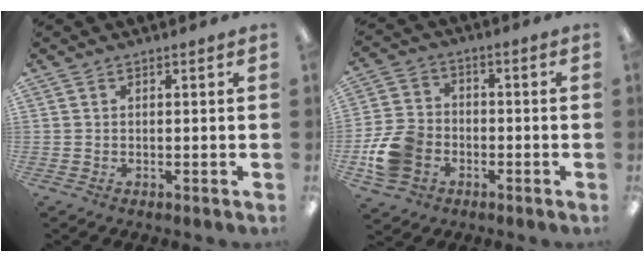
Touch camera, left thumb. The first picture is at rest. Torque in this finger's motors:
{"motor_torque": [-1.05, 1.34, 0.38, -0.27, 0.04]}